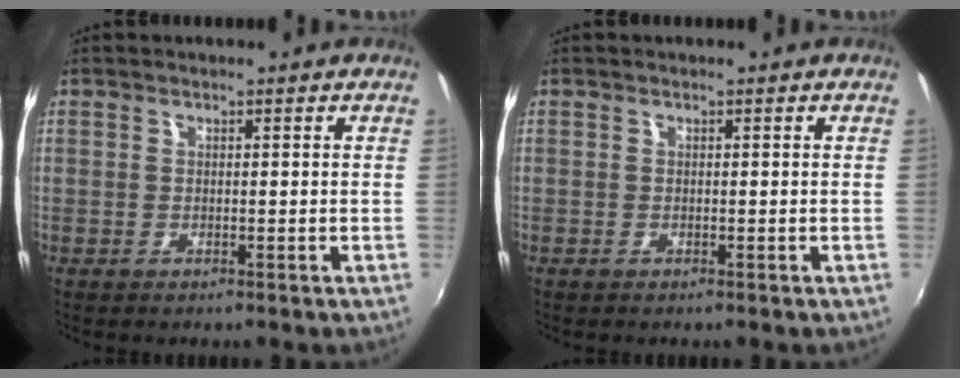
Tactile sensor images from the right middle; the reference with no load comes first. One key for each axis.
{"total": 0.0}